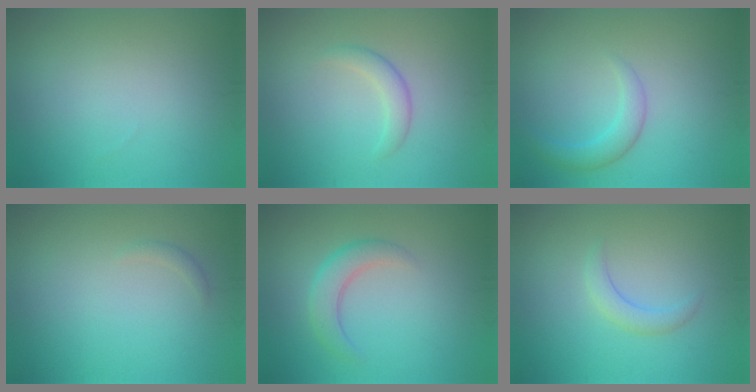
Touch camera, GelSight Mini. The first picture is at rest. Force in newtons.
{"total": 1.8, "press": 1.8, "slide": 0.1}
{"total": 2.2, "press": 2.2, "slide": 0.0}
{"total": 0.7, "press": 0.7, "slide": 0.0}
{"total": 3.0, "press": 3.0, "slide": 0.2}
{"total": 1.7, "press": 1.7, "slide": 0.2}